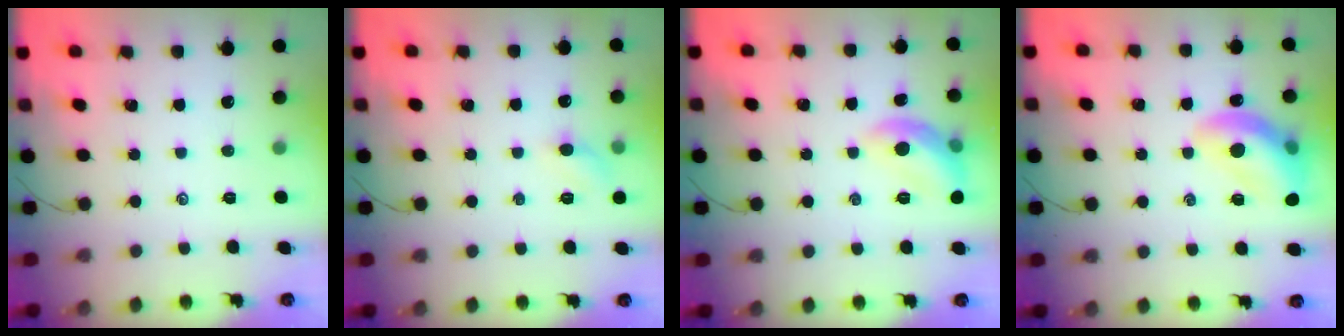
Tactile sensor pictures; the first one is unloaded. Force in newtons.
{"total": 4.9, "press": 4.7, "slide": 1.1}
{"total": 10.1, "press": 10.1, "slide": 1.0}
{"total": 15.3, "press": 15.1, "slide": 2.7}